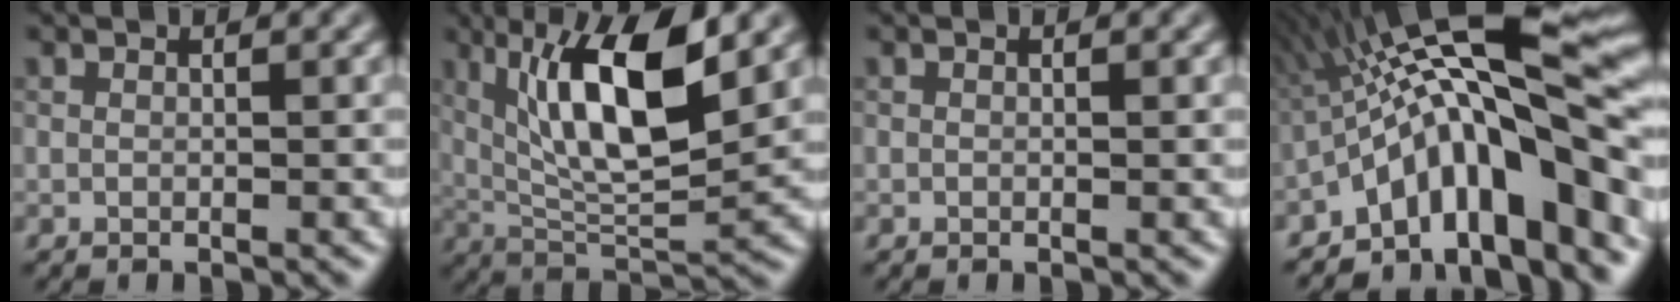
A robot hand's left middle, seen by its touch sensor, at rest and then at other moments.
{"total": 9.0, "force": [3.0, 2.8, 8.0], "torque": [-0.142, -0.003, 0.066]}
{"total": 0.0}
{"total": 14.0, "force": [-4.6, 3.7, 12.7], "torque": [-0.165, 0.040, -0.068]}